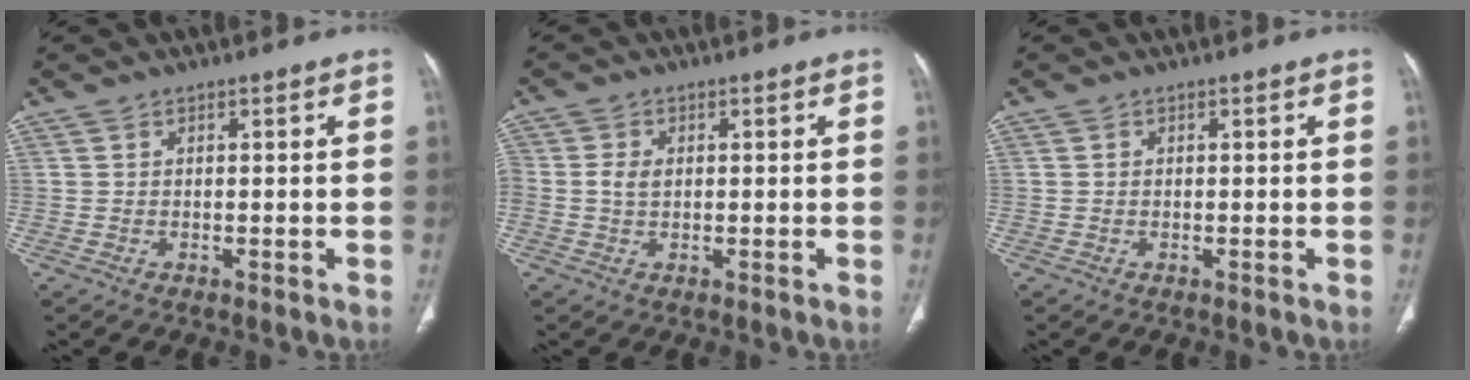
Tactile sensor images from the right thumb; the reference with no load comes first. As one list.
[{"total": 2.7, "force": [0.2, 1.9, 1.9], "torque": [-0.038, 0.004, 0.004]}, {"total": 0.0}]